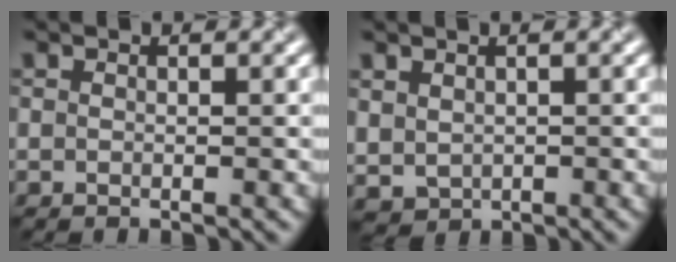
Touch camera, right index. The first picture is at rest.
{"total": 1.7, "force": [0.7, 1.4, 0.7], "torque": [-0.017, -0.005, 0.019]}